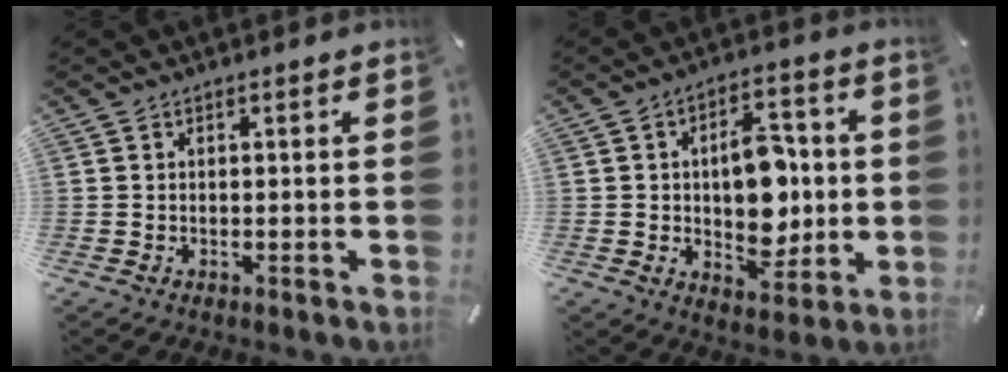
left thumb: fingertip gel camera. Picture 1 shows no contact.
{"total": 13.1, "force": [0.0, 8.7, 9.8], "torque": [-0.132, 0.002, 0.001]}